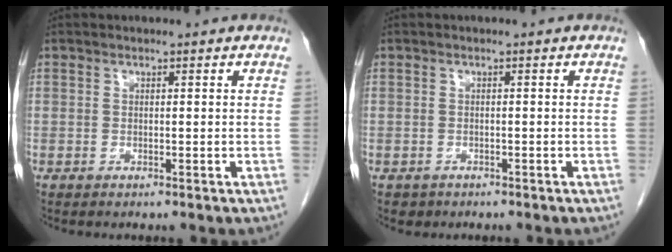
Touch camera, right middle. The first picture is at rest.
{"total": 1.3, "force": [-0.9, 0.9, 0.0], "torque": [-0.007, 0.002, -0.011]}